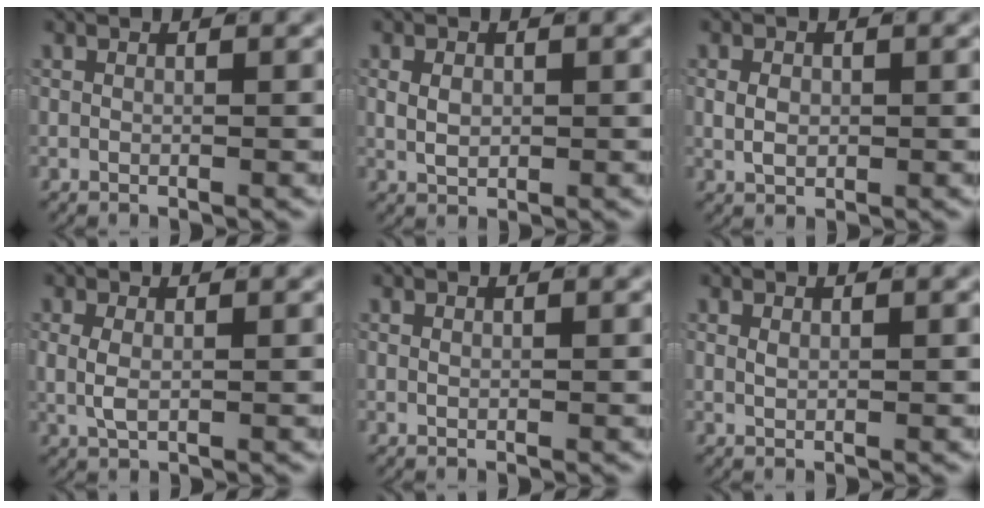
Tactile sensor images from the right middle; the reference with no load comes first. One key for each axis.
{"total": 1.7, "fx": 0.2, "fy": 1.1, "fz": 1.3, "tx": -0.024, "ty": -0.007, "tz": 0.013}
{"total": 1.6, "fx": 0.0, "fy": 1.0, "fz": 1.2, "tx": -0.018, "ty": -0.004, "tz": 0.008}
{"total": 1.9, "fx": 0.3, "fy": 0.9, "fz": 1.7, "tx": -0.041, "ty": -0.009, "tz": 0.012}
{"total": 0.0}
{"total": 0.5, "fx": 0.3, "fy": 0.0, "fz": 0.4, "tx": -0.012, "ty": -0.008, "tz": 0.012}